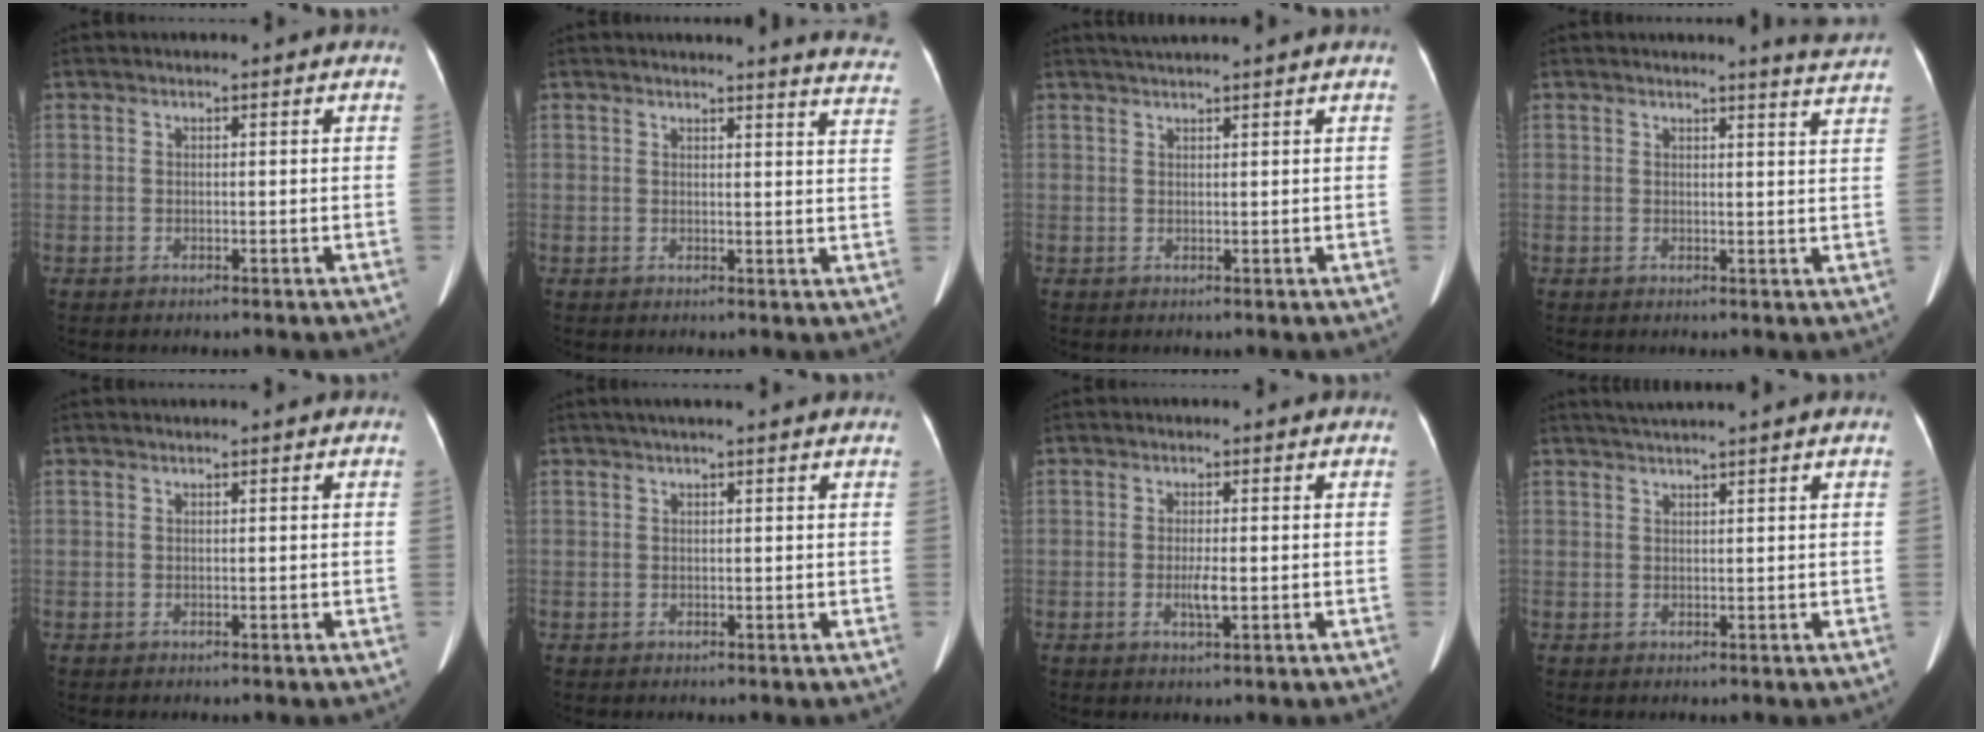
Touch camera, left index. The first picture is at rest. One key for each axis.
{"total": 9.4, "fx": 9.2, "fy": -0.3, "fz": 1.8, "tx": -0.004, "ty": -0.071, "tz": 0.070}
{"total": 3.1, "fx": 2.6, "fy": -0.9, "fz": 1.3, "tx": -0.015, "ty": 0.023, "tz": 0.050}
{"total": 4.1, "fx": 3.9, "fy": -1.1, "fz": 0.7, "tx": -0.016, "ty": -0.023, "tz": 0.030}
{"total": 0.0}
{"total": 5.3, "fx": 4.4, "fy": 0.0, "fz": 3.0, "tx": -0.044, "ty": 0.033, "tz": 0.056}
{"total": 2.4, "fx": -0.5, "fy": 0.4, "fz": 2.3, "tx": -0.047, "ty": -0.003, "tz": -0.006}
{"total": 3.4, "fx": 2.9, "fy": -1.0, "fz": 1.5, "tx": -0.019, "ty": 0.022, "tz": 0.053}